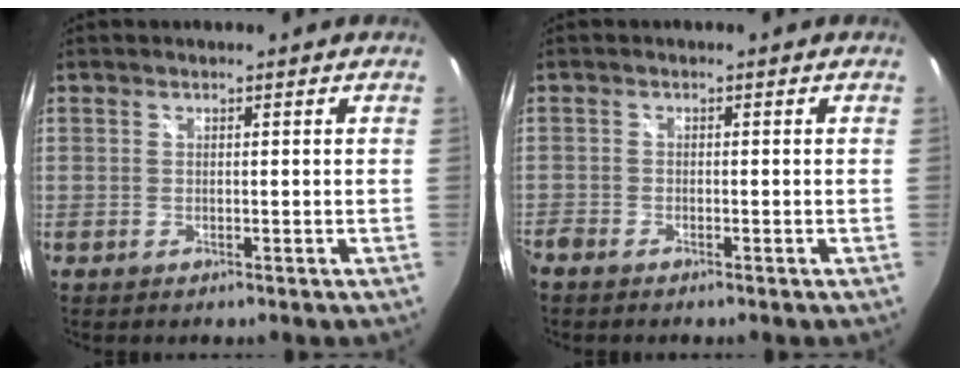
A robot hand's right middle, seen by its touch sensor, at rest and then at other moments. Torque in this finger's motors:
{"motor_torque": [0.67, -0.63, 0.18, 0.16]}